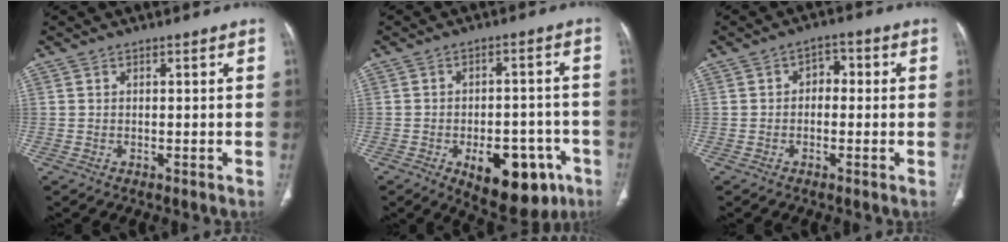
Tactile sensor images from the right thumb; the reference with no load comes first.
{"total": 15.0, "force": [-6.6, 7.9, 10.9], "torque": [-0.115, 0.030, -0.077]}
{"total": 3.7, "force": [0.1, 2.7, 2.6], "torque": [-0.018, 0.016, -0.008]}